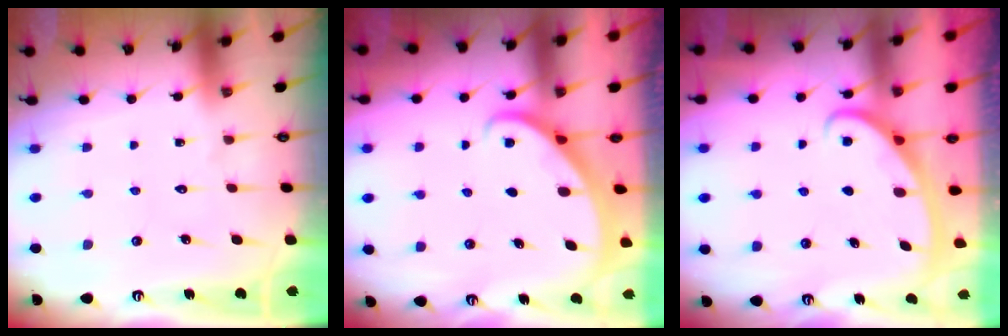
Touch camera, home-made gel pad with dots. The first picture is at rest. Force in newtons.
{"total": 1.5, "press": 1.5, "slide": 0.1}
{"total": 2.9, "press": 2.8, "slide": 0.4}